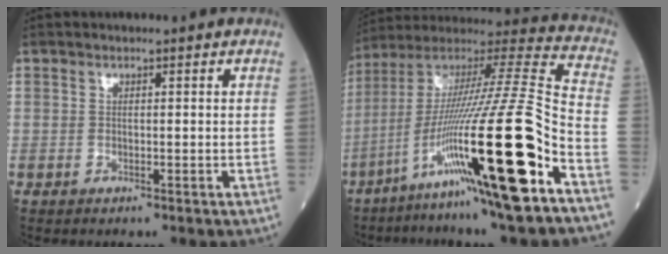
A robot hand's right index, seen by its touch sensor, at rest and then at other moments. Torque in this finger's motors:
{"motor_torque": [1.08, -0.51, 0.62, 0.21]}